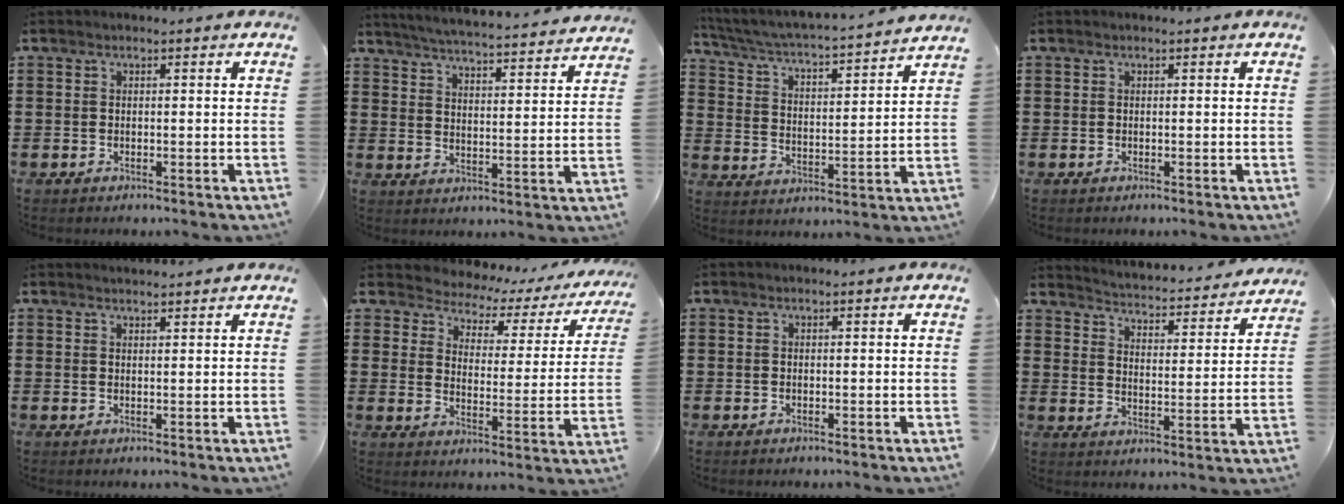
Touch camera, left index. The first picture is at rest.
{"total": 4.8, "force": [4.6, -0.7, 1.0], "torque": [-0.042, -0.040, 0.074]}
{"total": 3.3, "force": [3.1, -0.3, 1.1], "torque": [-0.042, -0.034, 0.042]}
{"total": 0.0}
{"total": 1.3, "force": [1.3, 0.0, 0.1], "torque": [-0.004, 0.001, 0.026]}
{"total": 2.9, "force": [2.6, 1.3, 0.4], "torque": [-0.031, -0.022, 0.034]}
{"total": 0.0}
{"total": 3.2, "force": [3.1, -0.3, 0.0], "torque": [-0.022, -0.034, 0.045]}